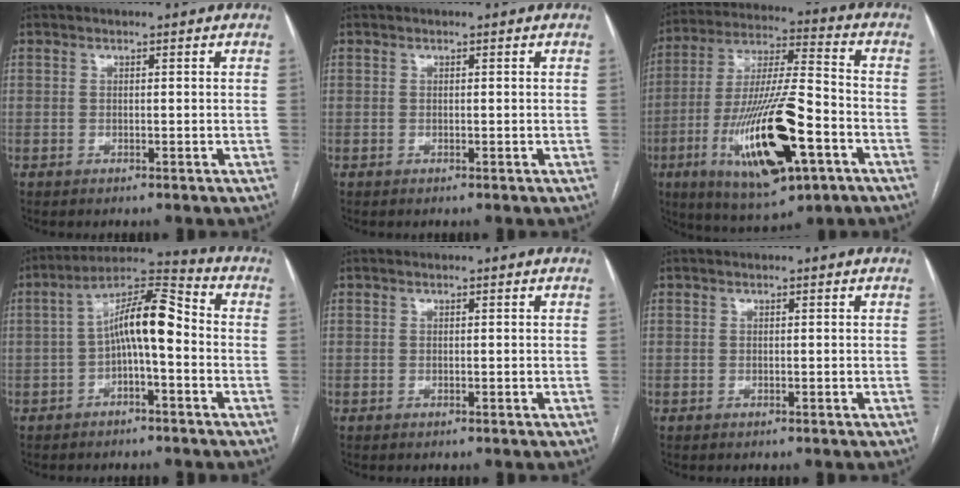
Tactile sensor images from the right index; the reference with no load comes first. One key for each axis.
{"total": 0.0}
{"total": 20.7, "fx": -7.7, "fy": 4.4, "fz": 18.8, "tx": -0.376, "ty": -0.021, "tz": -0.123}
{"total": 9.8, "fx": -0.9, "fy": 2.3, "fz": 9.5, "tx": -0.164, "ty": 0.039, "tz": -0.018}
{"total": 0.0}
{"total": 0.0}